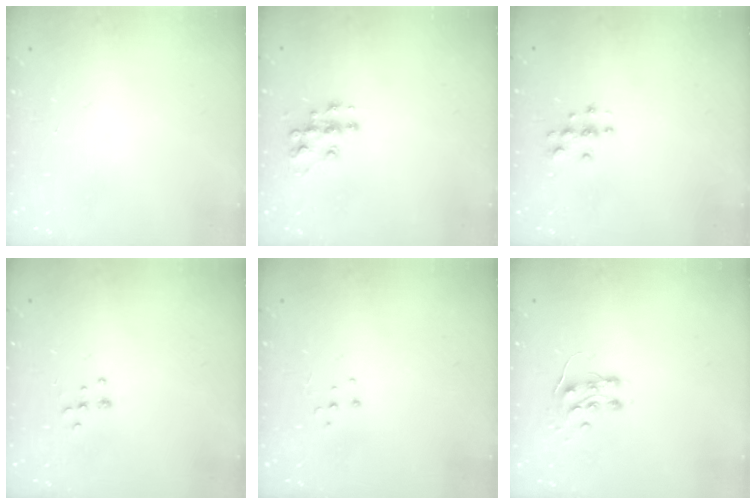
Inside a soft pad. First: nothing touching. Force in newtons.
{"total": 9.4, "press": 9.4, "slide": 0.5}
{"total": 4.5, "press": 4.5, "slide": 0.5}
{"total": 7.0, "press": 6.9, "slide": 0.6}
{"total": 4.3, "press": 4.3, "slide": 0.3}
{"total": 7.4, "press": 7.4, "slide": 0.7}